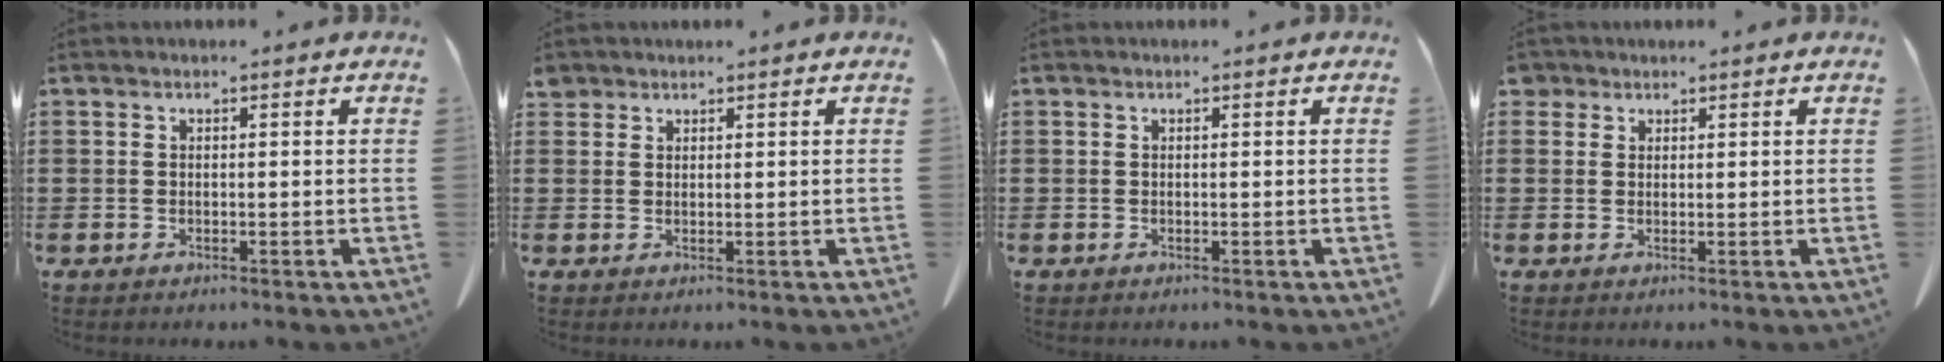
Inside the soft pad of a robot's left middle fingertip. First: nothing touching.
{"total": 1.6, "force": [1.4, 0.7, 0.2], "torque": [-0.009, 0.001, 0.029]}
{"total": 0.0}
{"total": 1.7, "force": [1.3, 1.0, 0.2], "torque": [-0.010, 0.003, 0.028]}